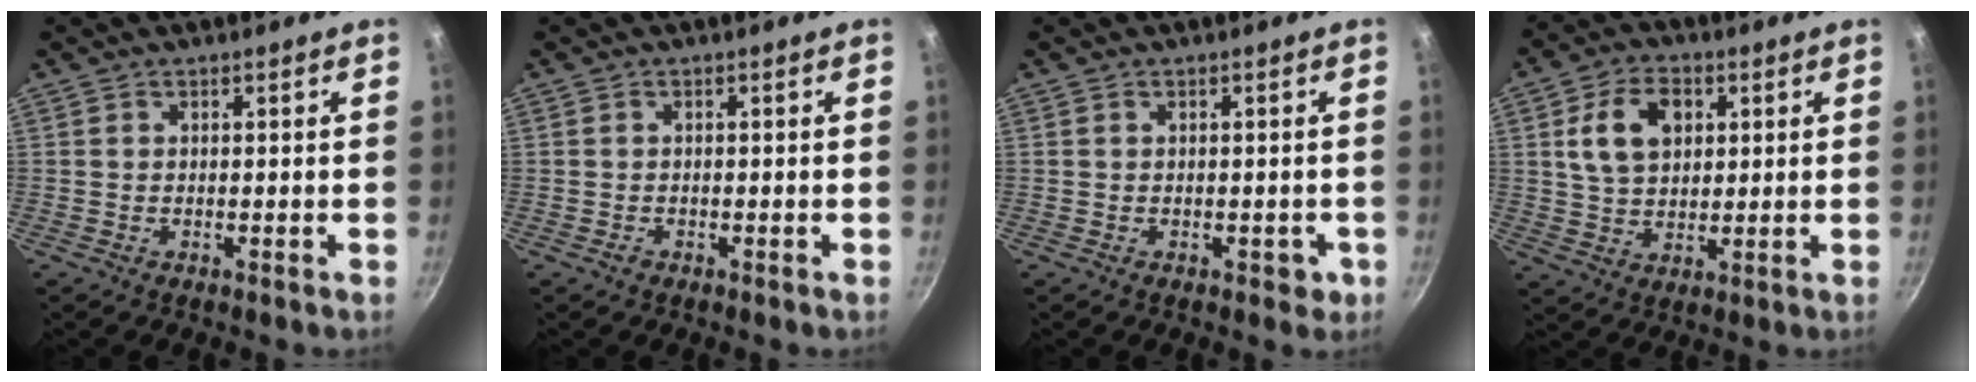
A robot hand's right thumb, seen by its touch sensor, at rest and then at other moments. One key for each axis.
{"total": 0.7, "fx": -0.4, "fy": 0.5, "fz": 0.2, "tx": -0.002, "ty": 0.002, "tz": -0.006}
{"total": 2.3, "fx": -0.5, "fy": 1.6, "fz": 1.6, "tx": 0.003, "ty": 0.011, "tz": -0.001}
{"total": 10.2, "fx": 2.8, "fy": 7.1, "fz": 6.8, "tx": -0.103, "ty": -0.001, "tz": 0.047}